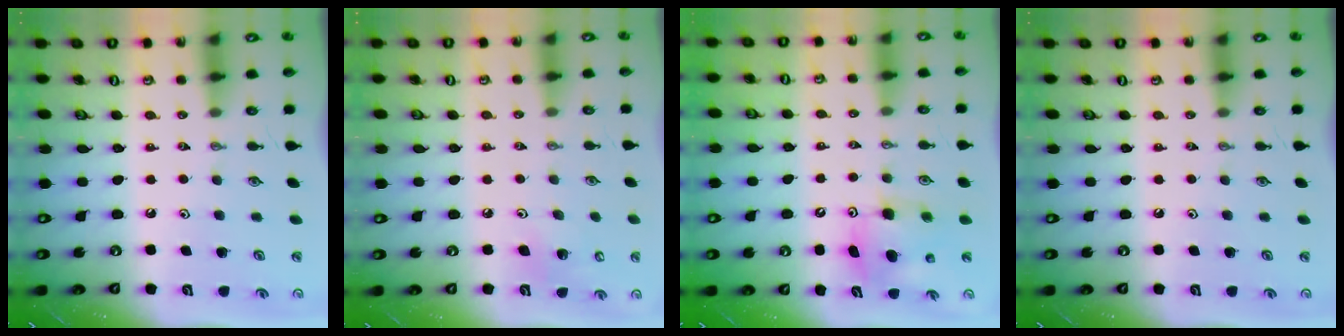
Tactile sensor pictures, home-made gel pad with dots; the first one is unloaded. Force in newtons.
{"total": 6.5, "press": 6.4, "slide": 1.5}
{"total": 7.7, "press": 7.7, "slide": 0.4}
{"total": 0.0}